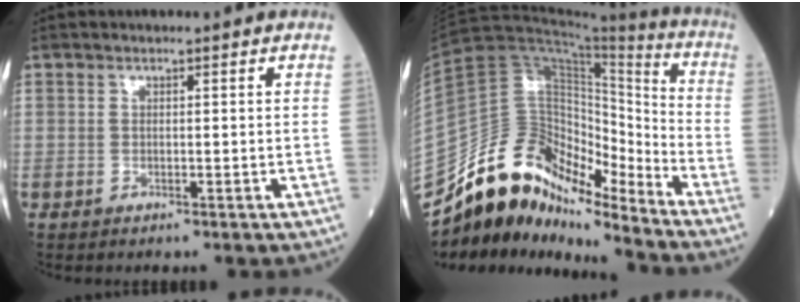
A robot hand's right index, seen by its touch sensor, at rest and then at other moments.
{"total": 16.8, "force": [-13.9, 5.5, 7.7], "torque": [-0.117, 0.075, -0.243]}